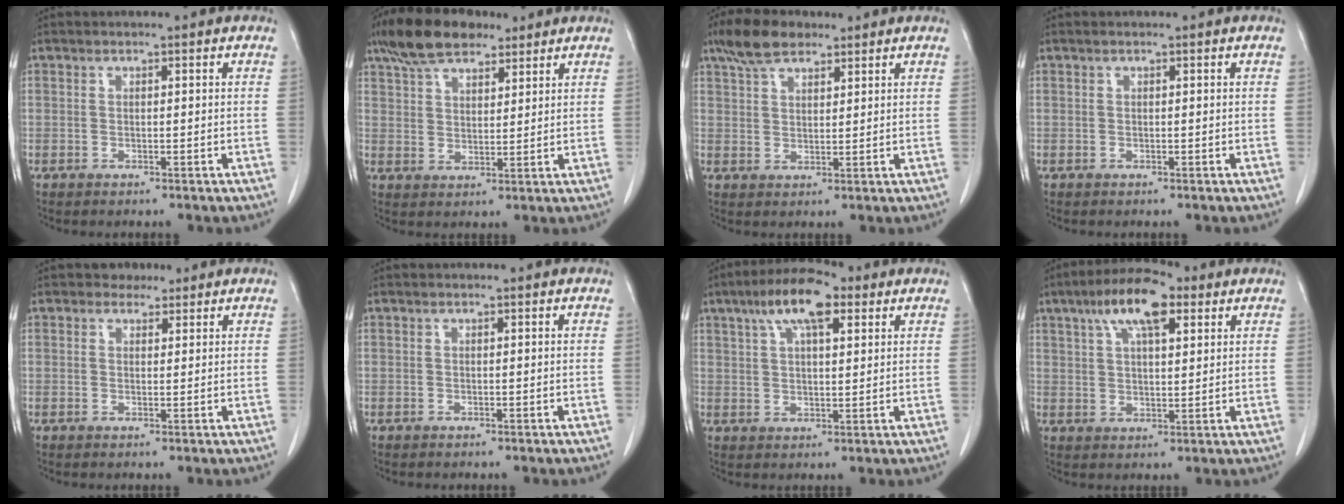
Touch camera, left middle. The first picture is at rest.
{"total": 10.1, "force": [7.6, 4.1, 5.2], "torque": [-0.099, 0.022, 0.137]}
{"total": 6.5, "force": [4.8, 2.8, 3.3], "torque": [-0.068, 0.017, 0.092]}
{"total": 0.0}
{"total": 2.0, "force": [1.6, 1.2, 0.0], "torque": [-0.002, 0.007, 0.023]}
{"total": 0.0}
{"total": 9.7, "force": [5.4, 3.1, 7.5], "torque": [-0.138, 0.023, 0.090]}
{"total": 10.1, "force": [5.5, 3.2, 7.9], "torque": [-0.144, 0.022, 0.093]}